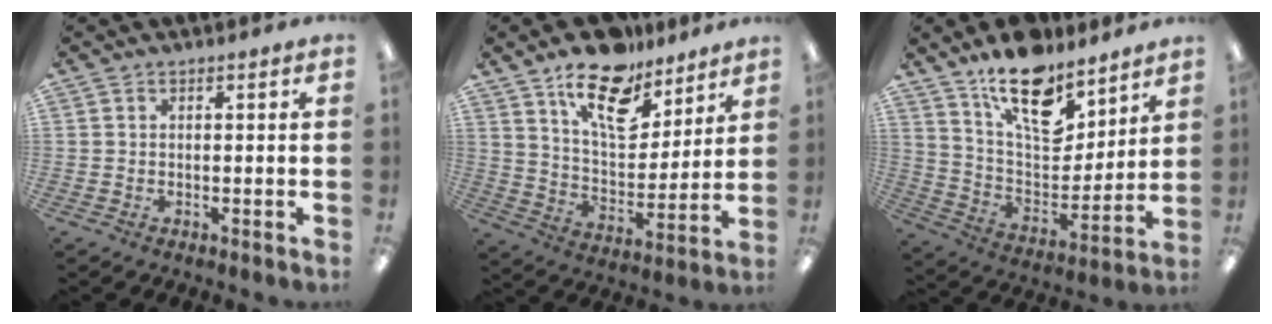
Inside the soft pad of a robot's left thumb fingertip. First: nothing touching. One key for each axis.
{"total": 17.3, "fx": 12.1, "fy": 8.4, "fz": 9.2, "tx": -0.142, "ty": -0.067, "tz": 0.210}
{"total": 17.9, "fx": 12.6, "fy": 8.5, "fz": 9.5, "tx": -0.155, "ty": -0.082, "tz": 0.224}